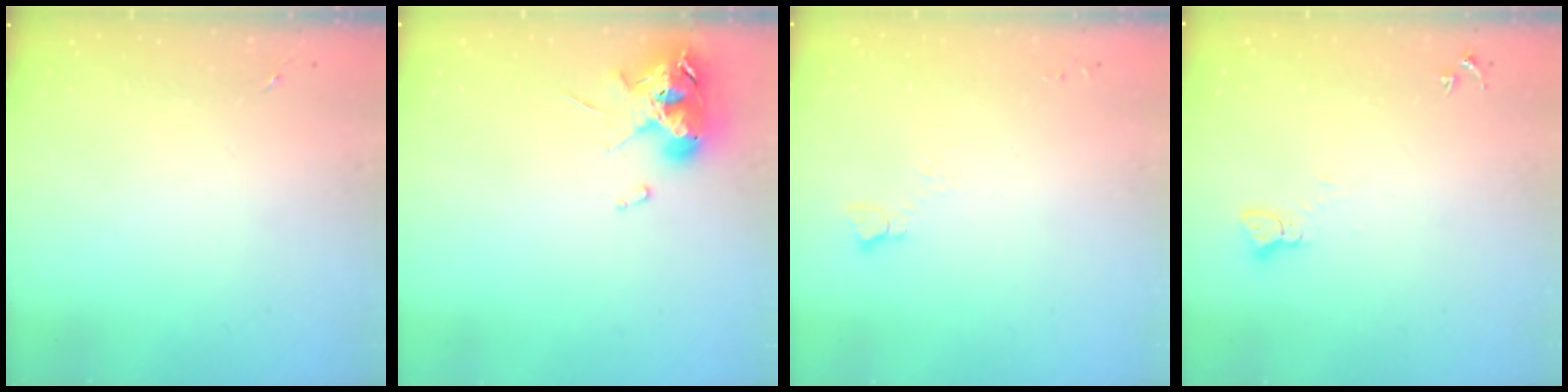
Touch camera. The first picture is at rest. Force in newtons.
{"total": 10.8, "press": 10.7, "slide": 1.7}
{"total": 2.5, "press": 2.5, "slide": 0.2}
{"total": 2.2, "press": 2.2, "slide": 0.2}